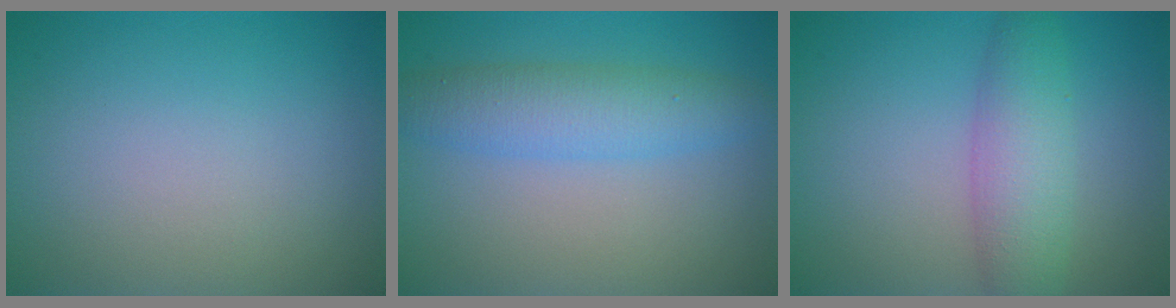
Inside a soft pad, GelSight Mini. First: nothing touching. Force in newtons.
{"total": 4.2, "press": 4.2, "slide": 0.2}
{"total": 4.5, "press": 4.5, "slide": 0.0}